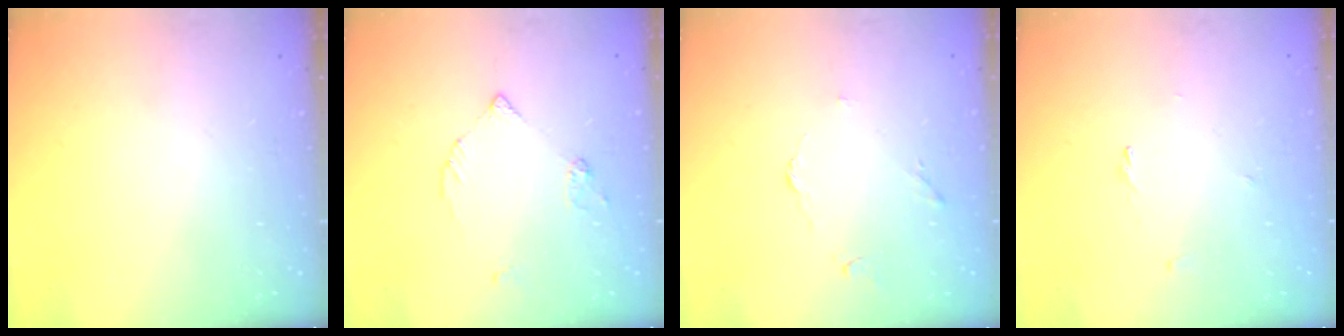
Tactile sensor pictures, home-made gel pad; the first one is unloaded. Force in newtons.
{"total": 5.8, "press": 5.7, "slide": 0.7}
{"total": 2.7, "press": 2.7, "slide": 0.5}
{"total": 0.7, "press": 0.6, "slide": 0.4}